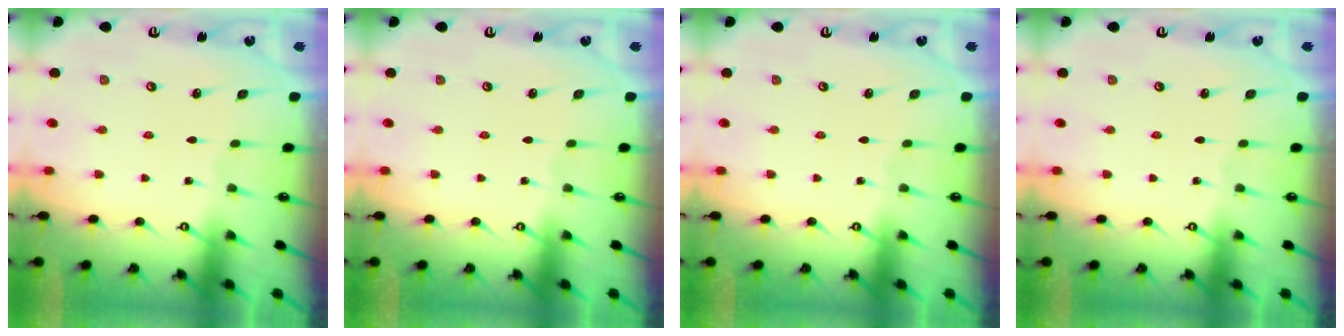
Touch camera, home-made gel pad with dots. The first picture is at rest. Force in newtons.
{"total": 0.0}
{"total": 0.0}
{"total": 0.0}